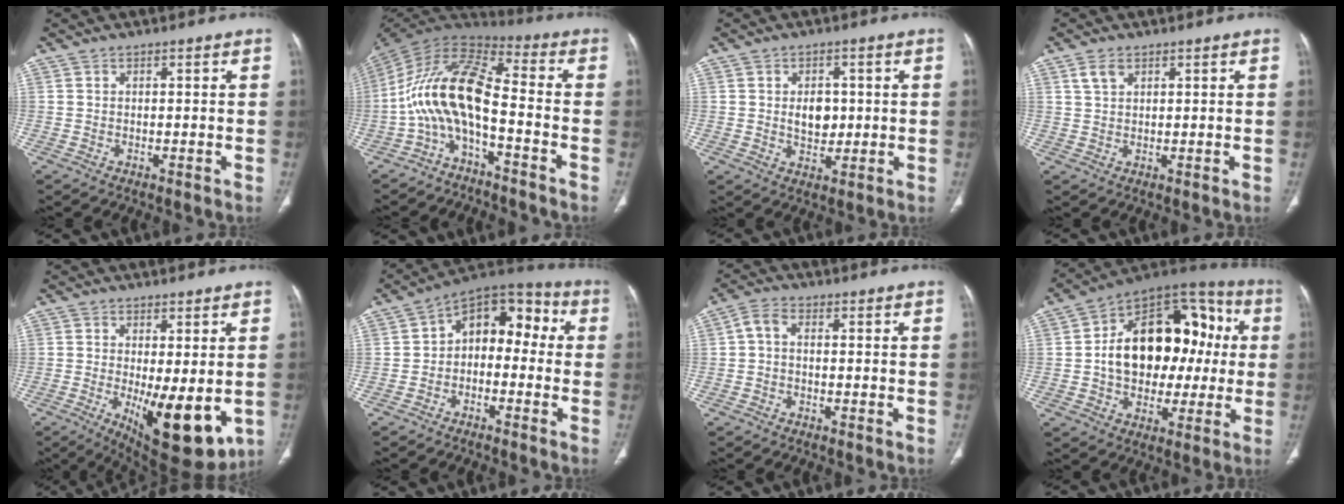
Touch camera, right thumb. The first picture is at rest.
{"total": 13.1, "force": [-4.8, 4.6, 11.4], "torque": [-0.228, 0.093, -0.101]}
{"total": 5.1, "force": [0.4, 3.7, 3.5], "torque": [-0.033, -0.003, 0.012]}
{"total": 2.7, "force": [1.6, 1.5, 1.5], "torque": [-0.030, -0.001, 0.036]}
{"total": 12.8, "force": [-2.5, 4.6, 11.7], "torque": [-0.164, -0.028, -0.019]}
{"total": 11.4, "force": [-0.6, 7.9, 8.3], "torque": [-0.078, 0.052, -0.031]}
{"total": 2.9, "force": [-0.2, 1.7, 2.3], "torque": [-0.044, 0.012, -0.012]}
{"total": 23.3, "force": [1.3, 15.3, 17.5], "torque": [-0.228, 0.045, 0.022]}